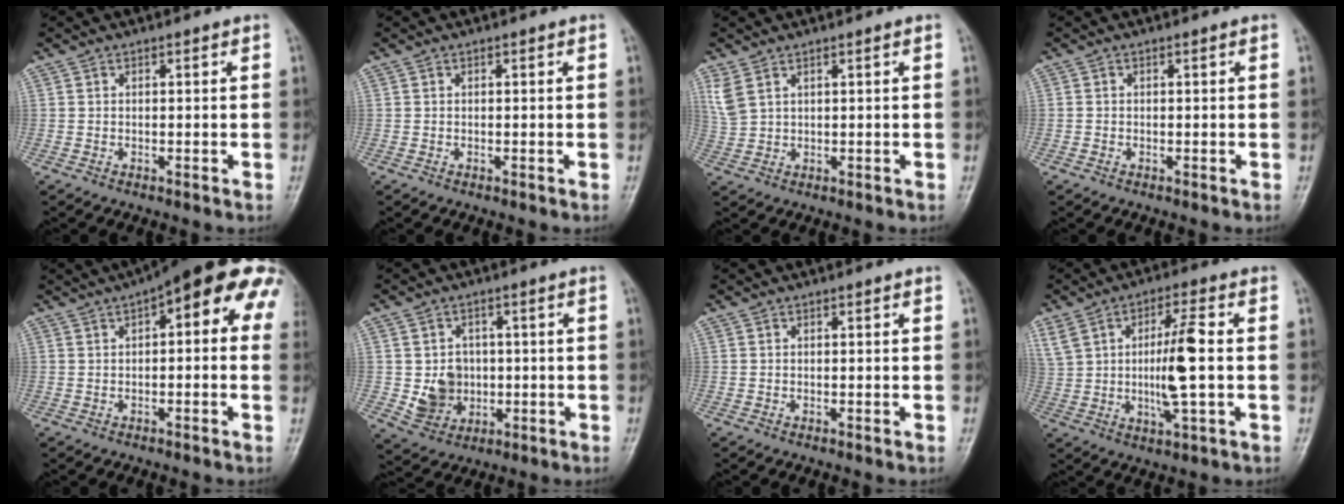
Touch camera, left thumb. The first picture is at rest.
{"total": 0.0}
{"total": 3.5, "force": [2.1, 1.7, 2.2], "torque": [-0.054, 0.003, 0.054]}
{"total": 0.5, "force": [-0.2, 0.4, 0.2], "torque": [-0.001, 0.001, -0.004]}
{"total": 15.6, "force": [5.2, 6.3, 13.3], "torque": [-0.145, 0.024, 0.047]}
{"total": 7.2, "force": [-0.3, 6.4, 3.2], "torque": [-0.022, 0.003, 0.005]}
{"total": 0.0}
{"total": 12.2, "force": [1.1, 3.2, 11.7], "torque": [-0.236, 0.006, 0.024]}